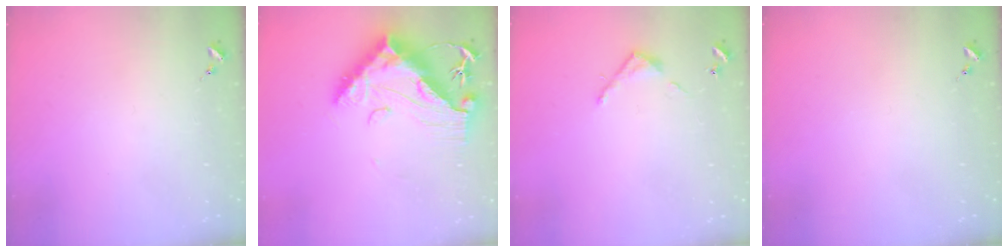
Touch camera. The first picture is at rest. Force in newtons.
{"total": 16.5, "press": 16.4, "slide": 1.3}
{"total": 3.6, "press": 3.6, "slide": 0.2}
{"total": 0.0}